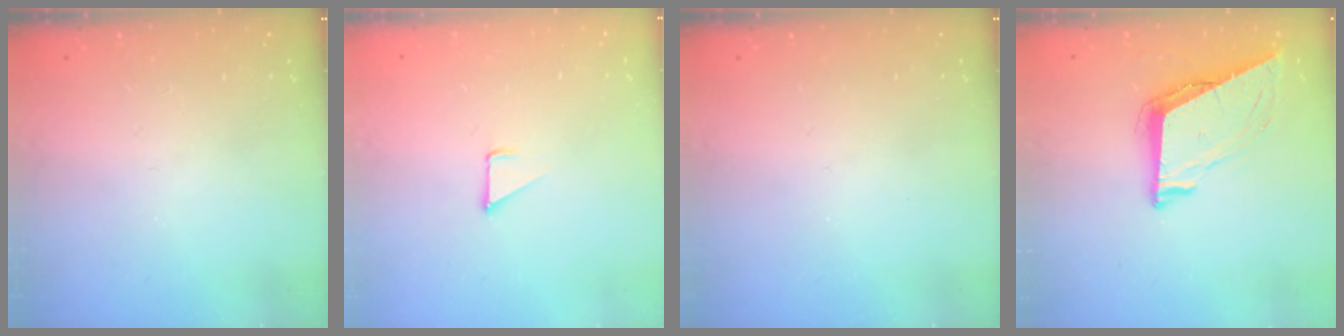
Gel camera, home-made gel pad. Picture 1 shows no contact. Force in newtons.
{"total": 2.8, "press": 2.8, "slide": 0.2}
{"total": 0.0}
{"total": 9.0, "press": 8.6, "slide": 2.9}